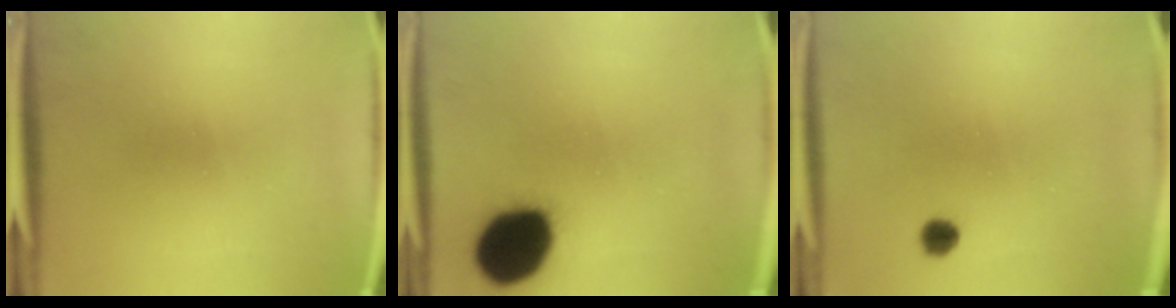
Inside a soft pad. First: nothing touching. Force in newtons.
{"total": 19.3}
{"total": 2.3}